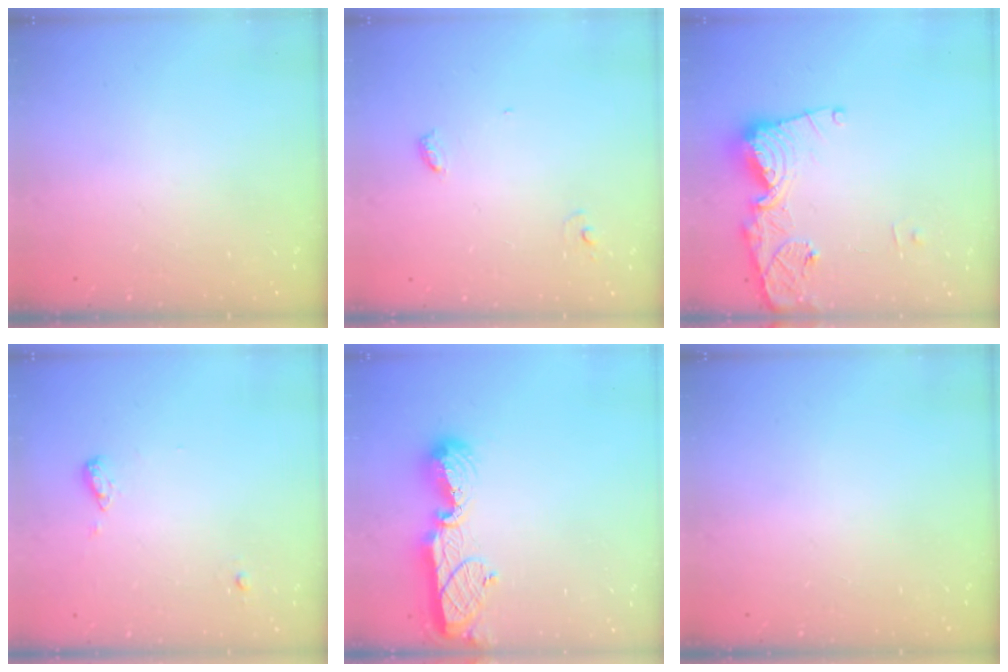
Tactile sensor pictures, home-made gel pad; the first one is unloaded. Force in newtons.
{"total": 4.0, "press": 4.0, "slide": 0.3}
{"total": 14.4, "press": 14.4, "slide": 1.4}
{"total": 7.0, "press": 6.3, "slide": 2.9}
{"total": 13.8, "press": 13.8, "slide": 1.5}
{"total": 0.0}